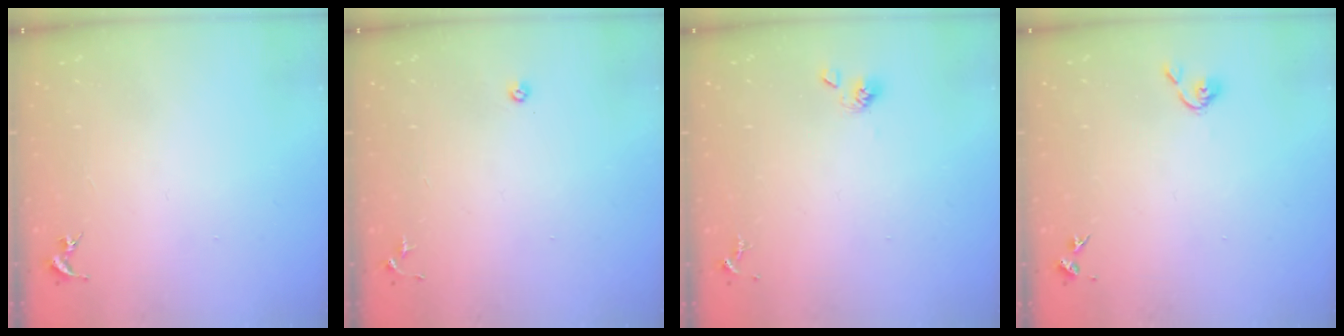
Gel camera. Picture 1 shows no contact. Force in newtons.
{"total": 3.2, "press": 3.1, "slide": 0.8}
{"total": 5.5, "press": 5.1, "slide": 2.1}
{"total": 4.0, "press": 4.0, "slide": 0.7}